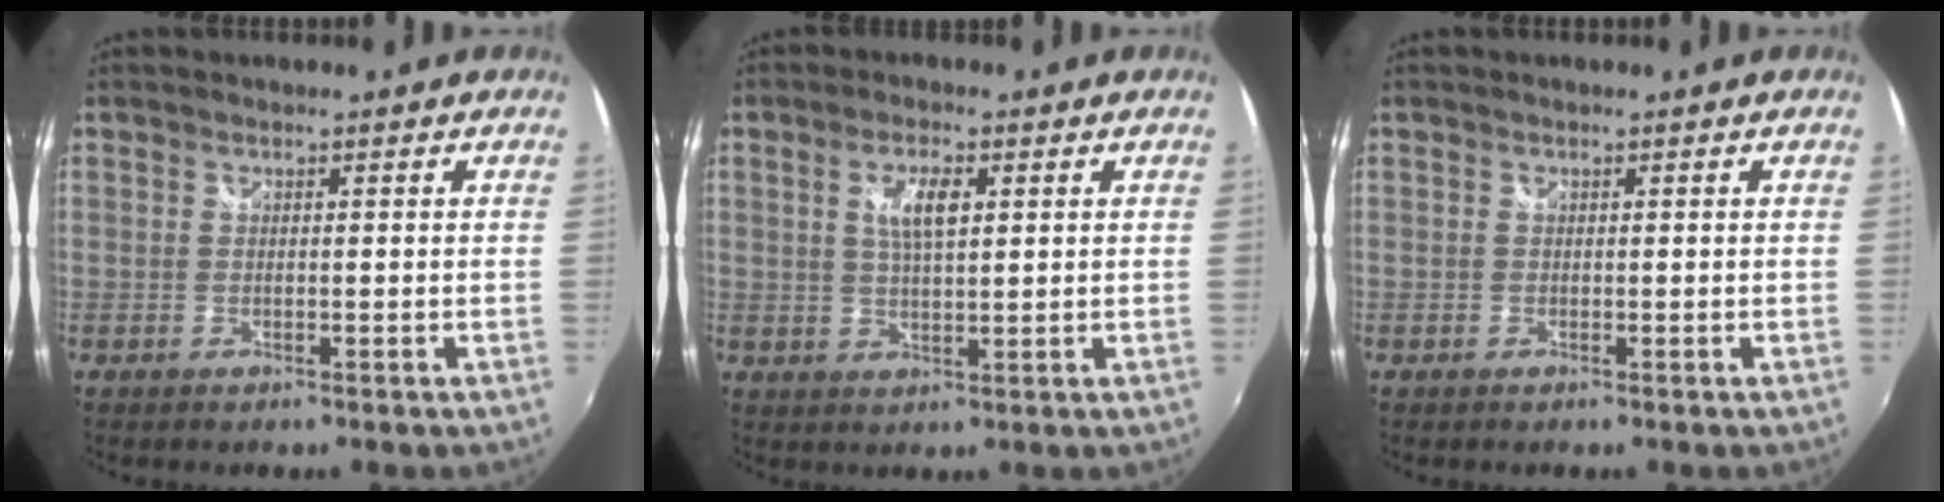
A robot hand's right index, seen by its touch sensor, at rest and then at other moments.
{"total": 5.1, "force": [1.6, 1.8, 4.6], "torque": [-0.082, 0.002, 0.029]}
{"total": 0.0}